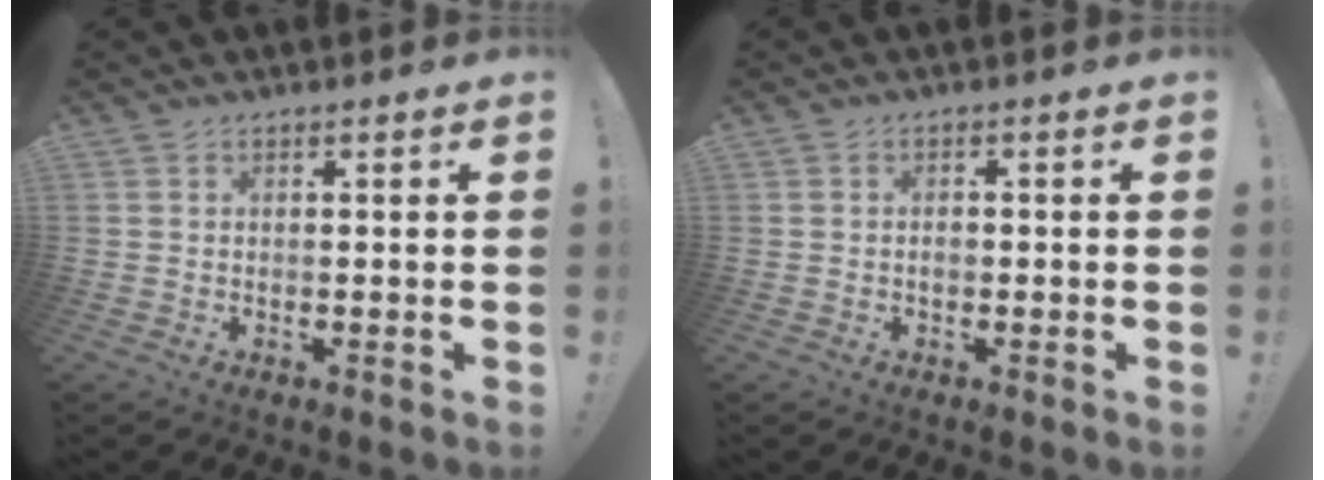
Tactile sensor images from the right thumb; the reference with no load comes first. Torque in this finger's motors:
{"motor_torque": [-0.01, 0.51, 0.23, -0.43, 0.00]}